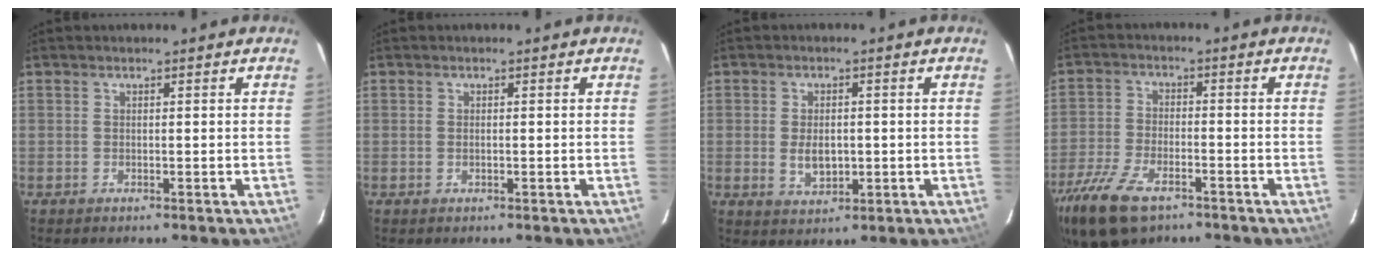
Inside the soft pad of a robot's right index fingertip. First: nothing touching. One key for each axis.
{"total": 0.0}
{"total": 4.8, "fx": -0.5, "fy": 3.2, "fz": 3.6, "tx": -0.068, "ty": -0.006, "tz": -0.002}
{"total": 14.8, "fx": -9.7, "fy": 6.9, "fz": 8.8, "tx": -0.219, "ty": -0.034, "tz": -0.183}